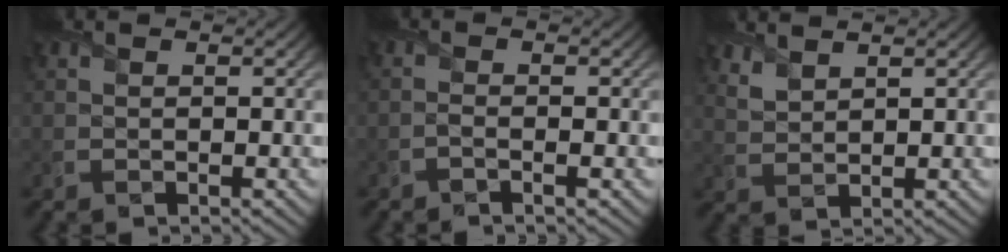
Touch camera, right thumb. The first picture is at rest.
{"total": 1.1, "force": [-0.7, 0.1, 0.9], "torque": [-0.018, 0.001, -0.017]}
{"total": 3.1, "force": [2.6, 1.1, 1.4], "torque": [-0.034, -0.003, 0.060]}